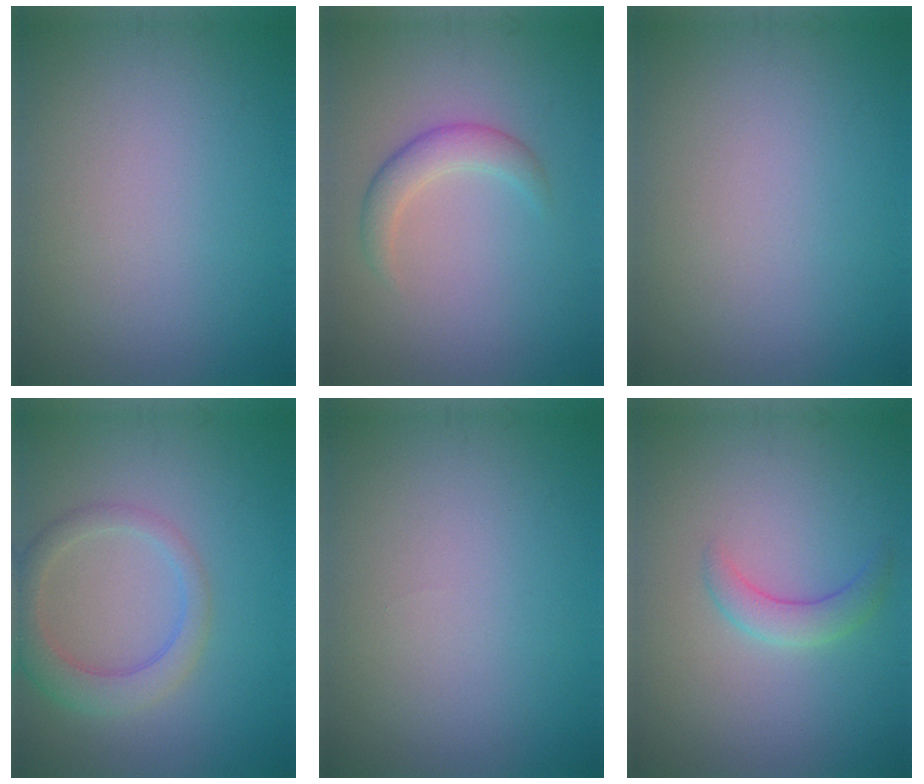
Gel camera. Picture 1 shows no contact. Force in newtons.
{"total": 2.4, "press": 2.4, "slide": 0.2}
{"total": 0.0}
{"total": 3.5, "press": 3.5, "slide": 0.4}
{"total": 0.0}
{"total": 2.1, "press": 2.1, "slide": 0.1}